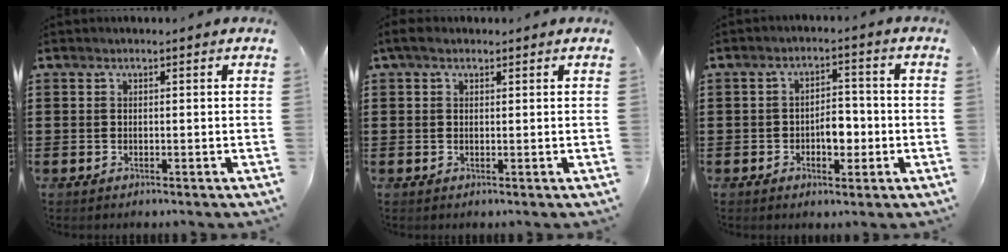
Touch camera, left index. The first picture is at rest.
{"total": 1.7, "force": [0.8, 1.0, 1.0], "torque": [-0.023, 0.006, 0.014]}
{"total": 4.6, "force": [-1.1, 2.5, 3.7], "torque": [-0.051, 0.001, -0.025]}